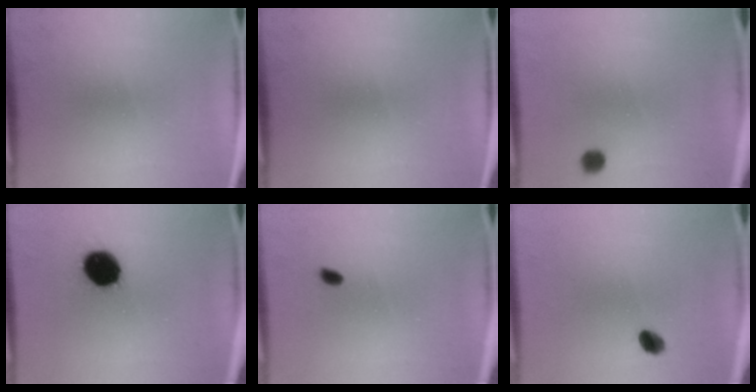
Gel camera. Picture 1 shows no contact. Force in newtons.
{"total": 0.0}
{"total": 2.6}
{"total": 13.0}
{"total": 1.3}
{"total": 2.8}